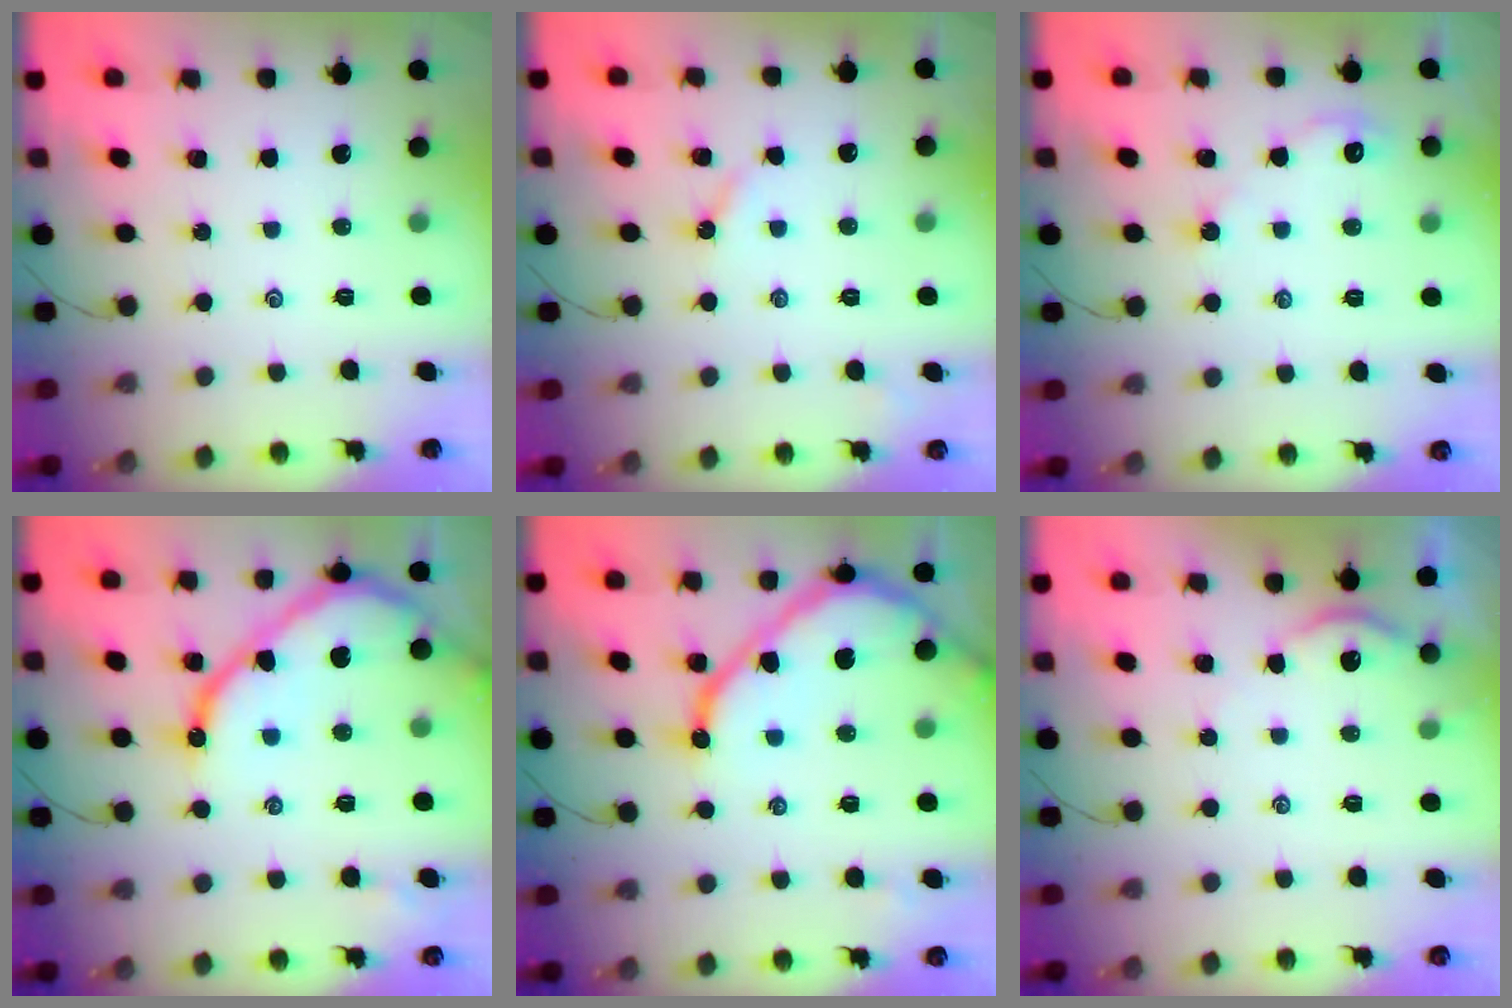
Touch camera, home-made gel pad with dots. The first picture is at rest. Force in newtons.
{"total": 3.0, "press": 2.9, "slide": 0.5}
{"total": 2.5, "press": 2.5, "slide": 0.4}
{"total": 14.5, "press": 14.4, "slide": 1.5}
{"total": 13.2, "press": 13.1, "slide": 1.3}
{"total": 2.9, "press": 2.9, "slide": 0.3}